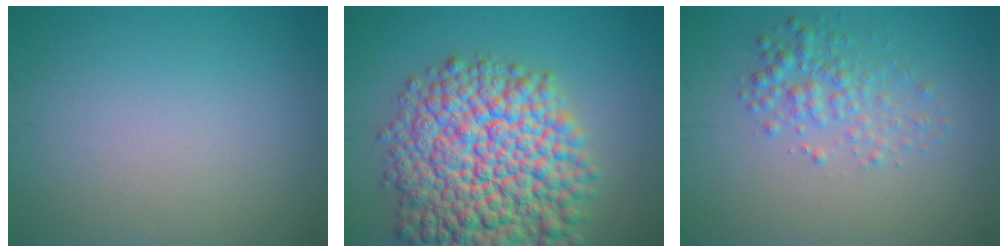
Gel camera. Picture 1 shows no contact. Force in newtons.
{"total": 14.5, "press": 14.5, "slide": 0.5}
{"total": 2.8, "press": 2.8, "slide": 0.0}